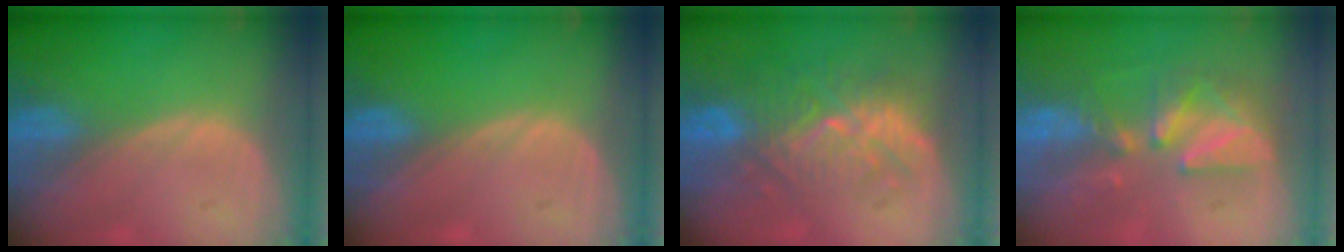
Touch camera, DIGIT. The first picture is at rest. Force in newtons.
{"total": 0.0}
{"total": 9.4, "press": 9.1, "slide": 2.6}
{"total": 8.1, "press": 7.5, "slide": 3.1}